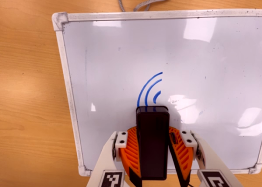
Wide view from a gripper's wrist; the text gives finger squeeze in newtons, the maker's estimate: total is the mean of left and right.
{"total": 9.8, "left": 9.9, "right": 9.8}